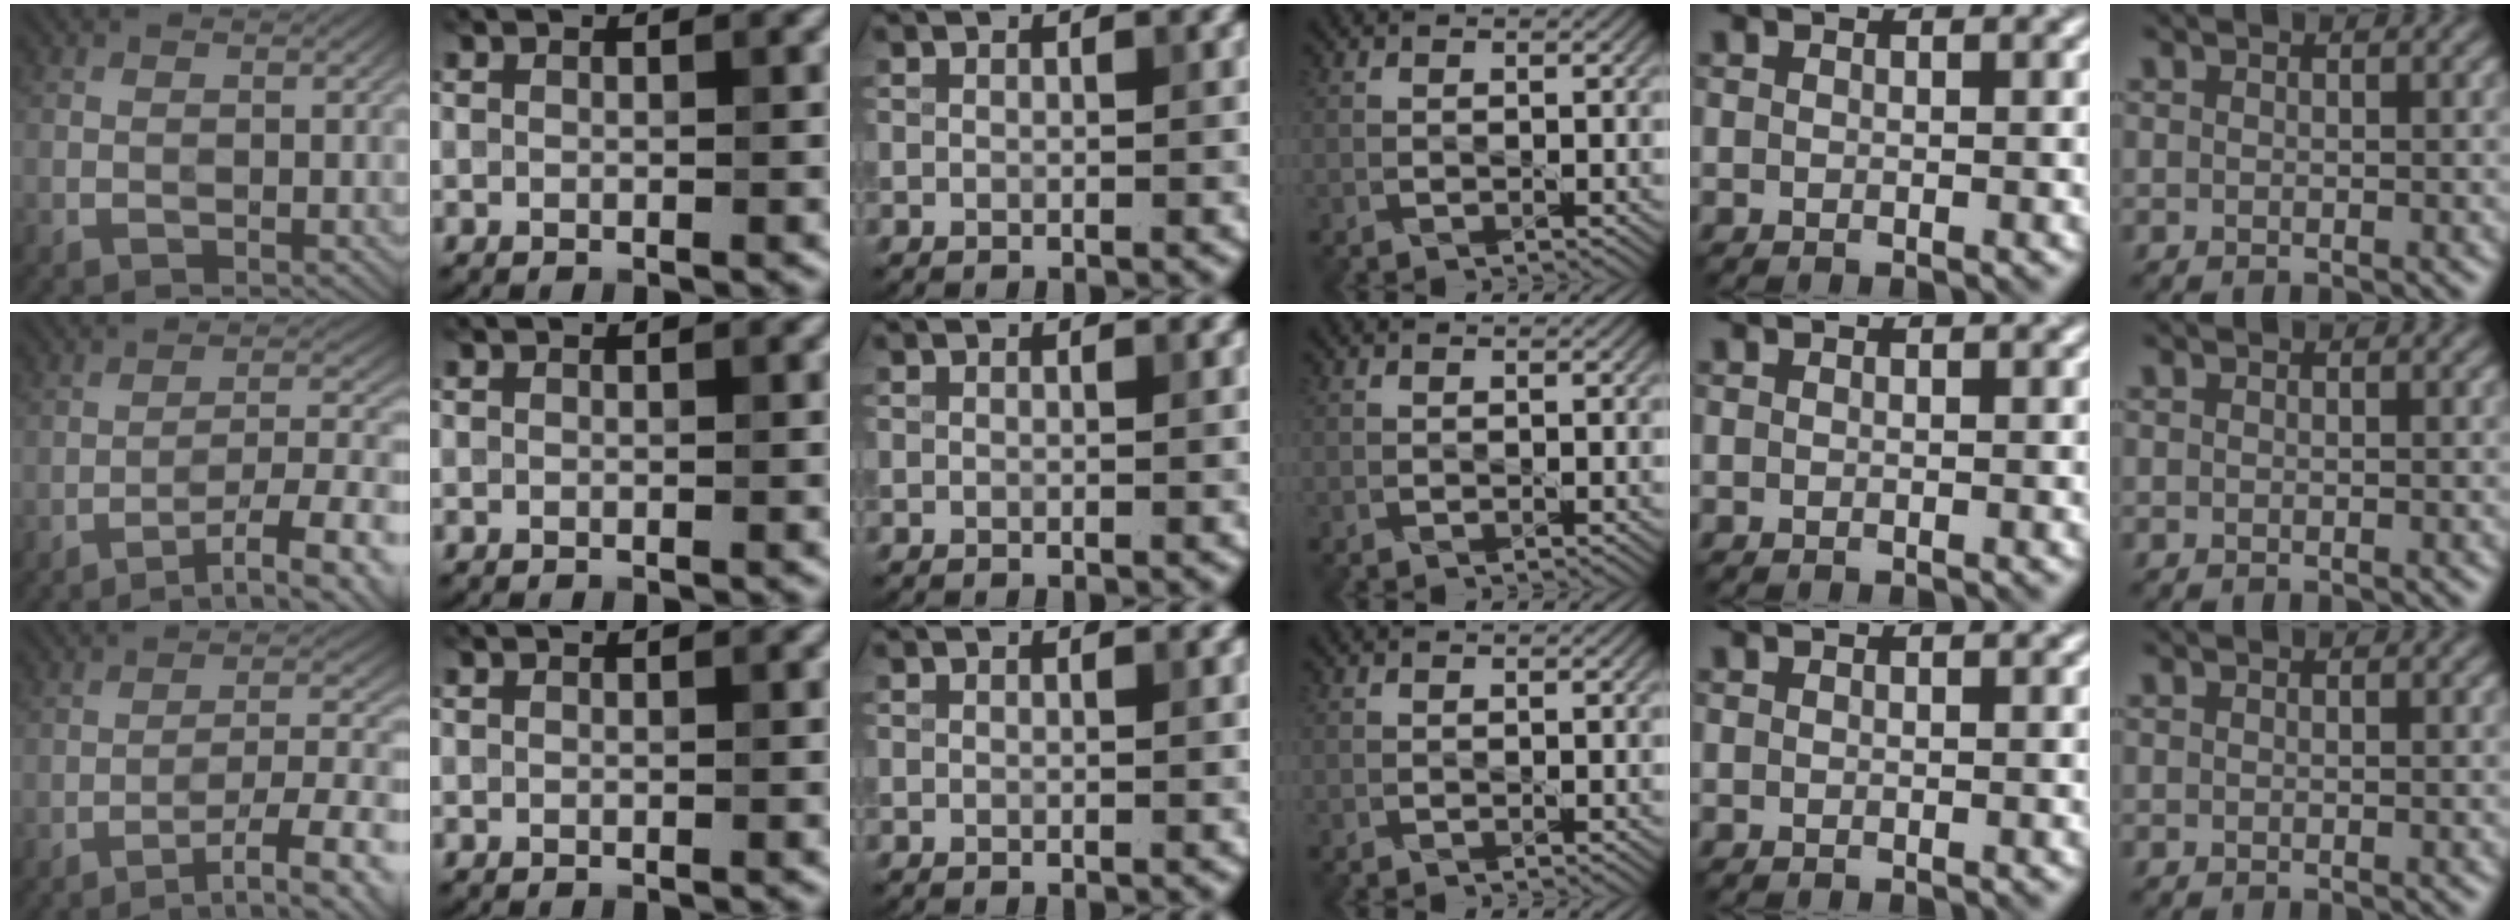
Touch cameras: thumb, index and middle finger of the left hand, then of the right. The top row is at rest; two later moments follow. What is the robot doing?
{"motion": "pour", "object": "oil cruet"}